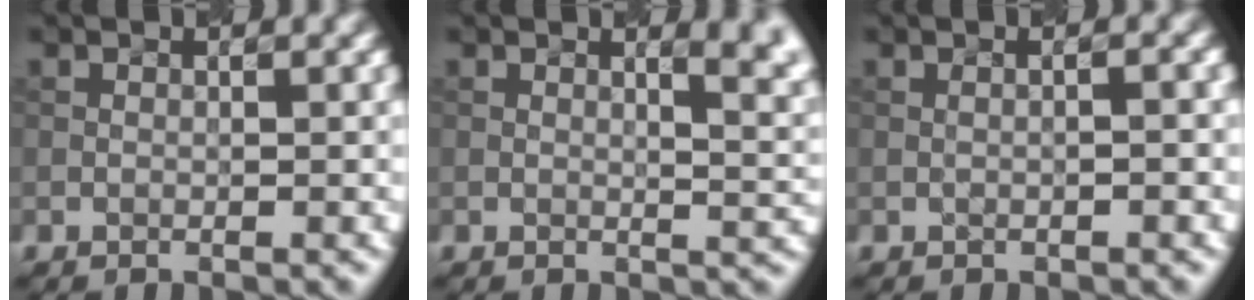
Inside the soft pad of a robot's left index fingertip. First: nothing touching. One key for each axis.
{"total": 5.2, "fx": 2.2, "fy": 2.3, "fz": 4.2, "tx": -0.014, "ty": 0.012, "tz": 0.030}
{"total": 2.0, "fx": 0.3, "fy": 0.9, "fz": 1.7, "tx": -0.005, "ty": 0.007, "tz": -0.011}